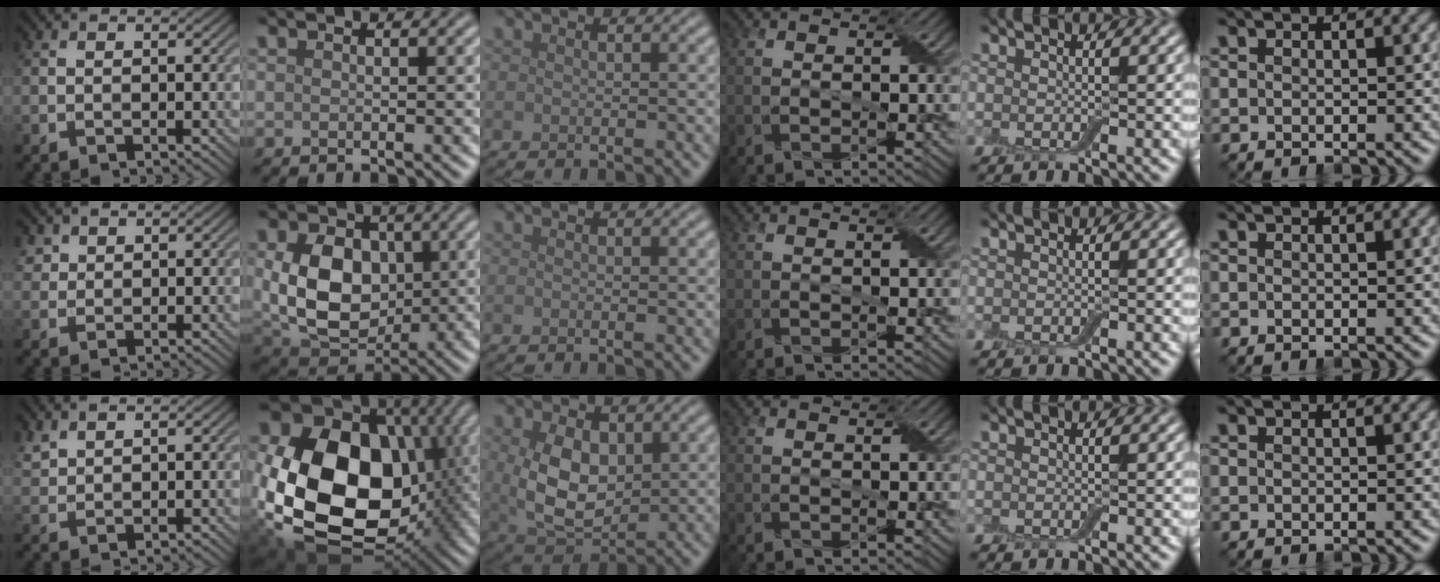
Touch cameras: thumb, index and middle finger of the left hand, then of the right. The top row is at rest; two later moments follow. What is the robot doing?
{"motion": "fold", "object": "aluminum foil"}